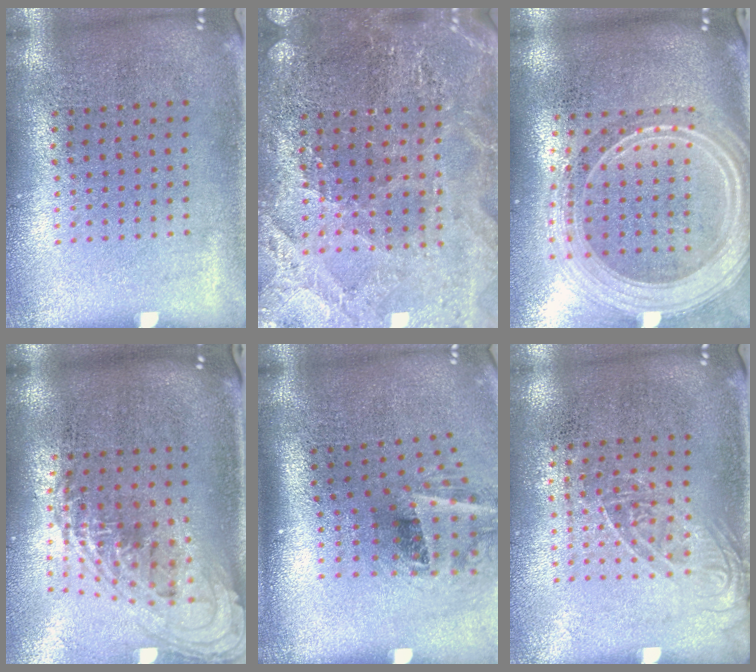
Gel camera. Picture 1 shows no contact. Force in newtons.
{"total": 2.8, "press": 2.8, "slide": 0.2}
{"total": 2.7, "press": 2.3, "slide": 1.4}
{"total": 2.2, "press": 1.6, "slide": 1.5}
{"total": 2.0, "press": 1.2, "slide": 1.6}
{"total": 1.4, "press": 1.0, "slide": 0.9}